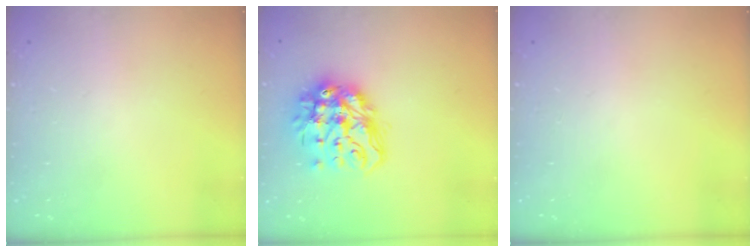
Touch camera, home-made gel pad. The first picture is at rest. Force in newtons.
{"total": 16.0, "press": 15.9, "slide": 2.0}
{"total": 0.0}